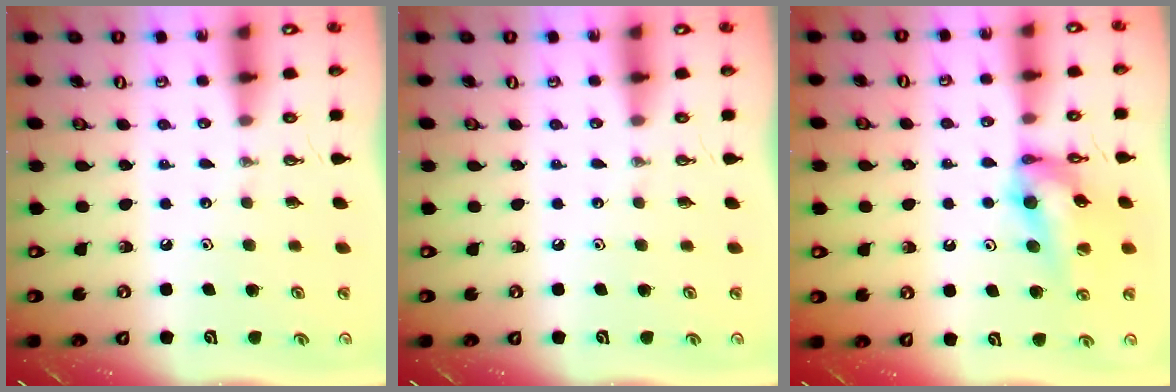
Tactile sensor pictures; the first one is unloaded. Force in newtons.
{"total": 0.0}
{"total": 12.5, "press": 12.5, "slide": 1.0}